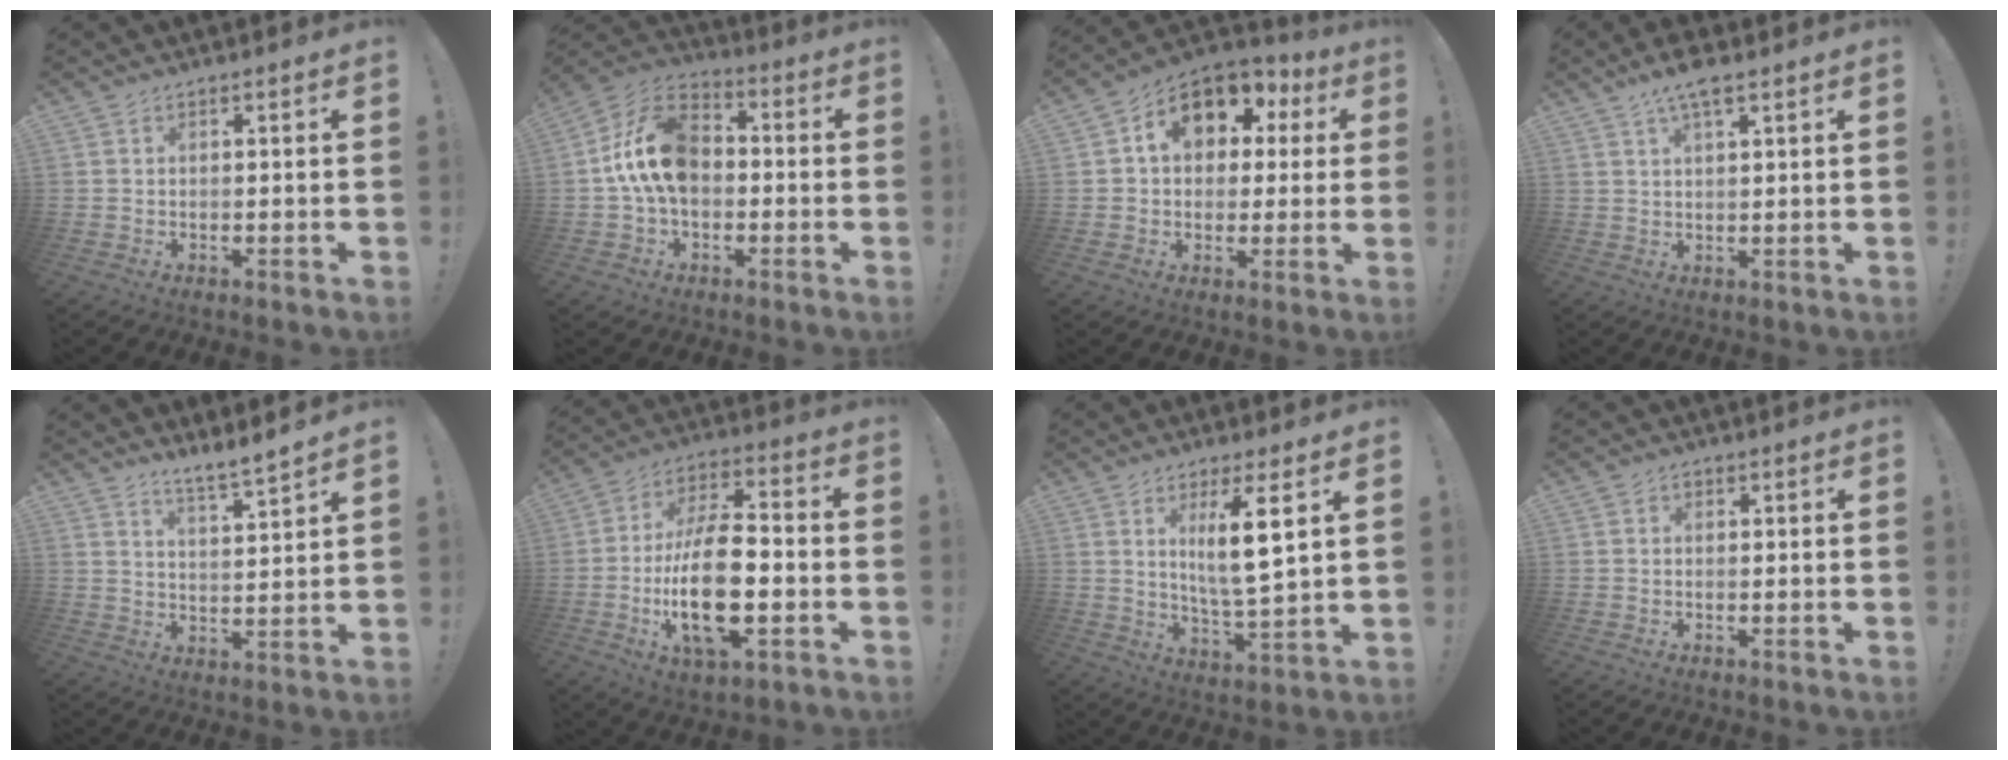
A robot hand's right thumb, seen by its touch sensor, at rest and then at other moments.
{"total": 16.0, "force": [0.2, 11.0, 11.6], "torque": [-0.206, 0.025, 0.004]}
{"total": 12.4, "force": [4.3, 9.1, 7.3], "torque": [-0.101, -0.013, 0.078]}
{"total": 6.2, "force": [4.0, 1.5, 4.5], "torque": [-0.073, -0.016, 0.066]}
{"total": 6.3, "force": [5.6, -0.3, 2.9], "torque": [-0.049, -0.042, 0.095]}
{"total": 19.3, "force": [-4.6, 8.2, 16.8], "torque": [-0.331, 0.006, -0.077]}
{"total": 10.6, "force": [3.8, 1.3, 9.8], "torque": [-0.160, -0.025, 0.056]}
{"total": 0.6, "force": [0.0, 0.6, 0.1], "torque": [0.004, -0.001, -0.001]}